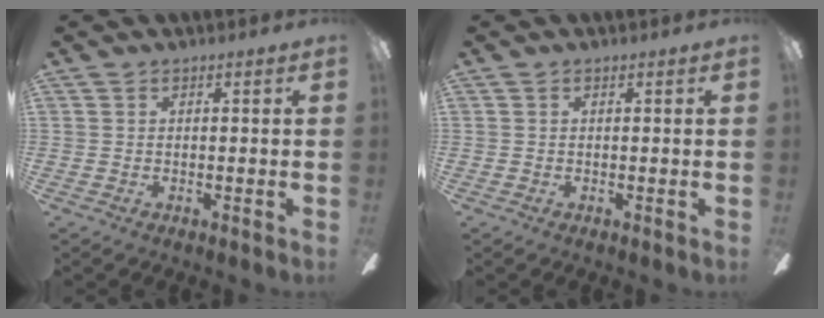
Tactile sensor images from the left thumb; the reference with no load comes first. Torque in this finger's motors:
{"motor_torque": [-0.02, 0.00, -0.11, -0.07, 0.00]}